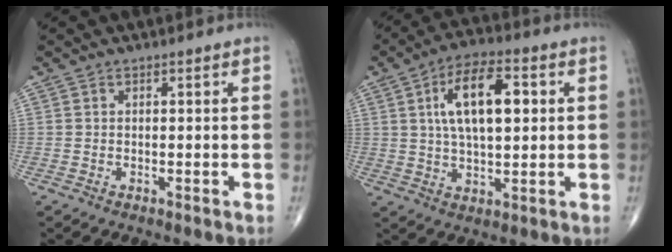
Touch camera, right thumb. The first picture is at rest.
{"total": 13.0, "force": [2.9, 5.9, 11.2], "torque": [-0.180, 0.005, 0.048]}